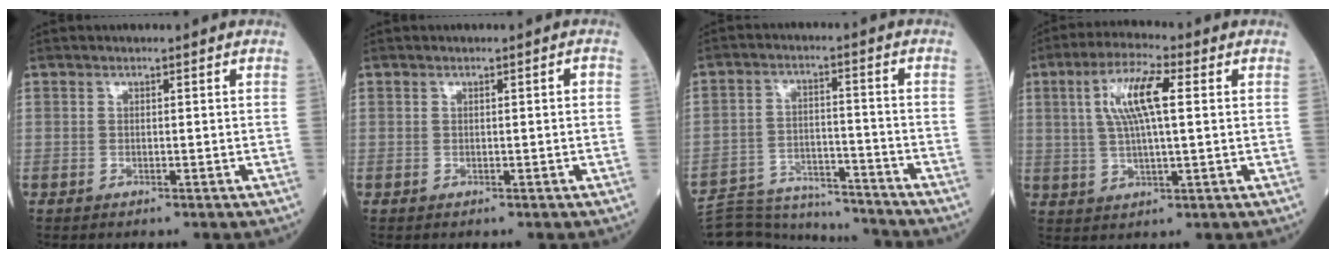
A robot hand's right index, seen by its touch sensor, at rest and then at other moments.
{"total": 0.9, "force": [0.0, 0.2, 0.9], "torque": [-0.009, 0.001, 0.002]}
{"total": 15.6, "force": [-15.3, 2.6, 2.3], "torque": [-0.045, 0.017, -0.227]}
{"total": 9.1, "force": [2.3, 1.7, 8.7], "torque": [-0.174, 0.013, 0.042]}